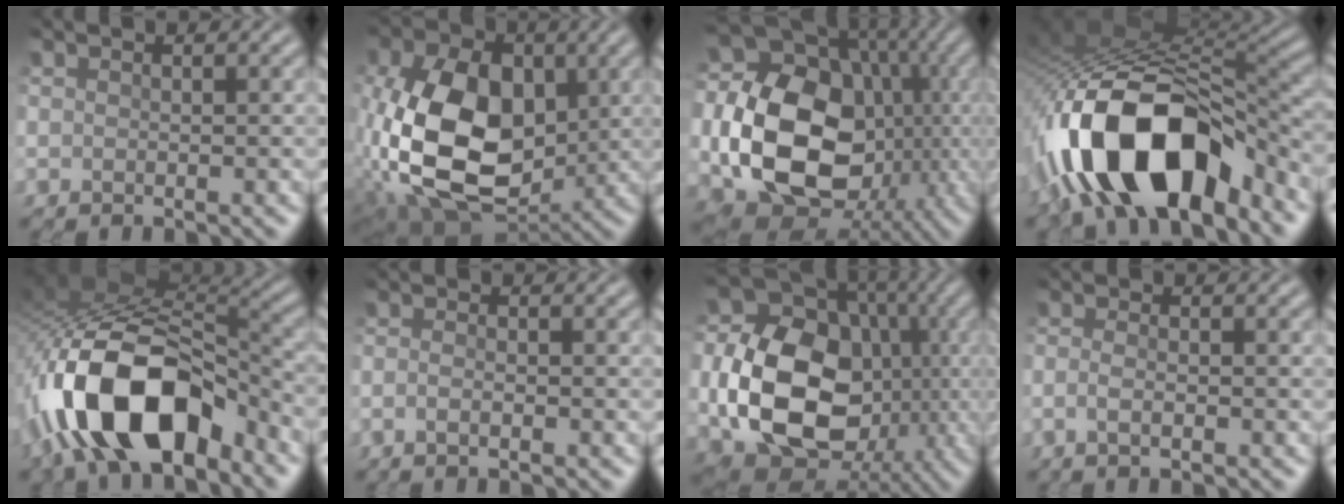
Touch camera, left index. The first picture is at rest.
{"total": 13.7, "force": [-1.4, 9.0, 10.2], "torque": [-0.230, -0.016, -0.025]}
{"total": 18.0, "force": [-1.7, 13.6, 11.7], "torque": [-0.219, -0.031, -0.012]}
{"total": 14.7, "force": [-6.8, 5.7, 11.8], "torque": [-0.217, 0.004, -0.114]}
{"total": 14.0, "force": [-6.2, 6.6, 10.6], "torque": [-0.200, 0.003, -0.110]}
{"total": 1.1, "force": [-0.7, -0.1, 0.9], "torque": [-0.018, 0.002, -0.015]}
{"total": 15.7, "force": [-2.1, 11.4, 10.5], "torque": [-0.216, -0.022, -0.031]}
{"total": 1.3, "force": [-0.6, 0.0, 1.2], "torque": [-0.029, 0.001, -0.014]}